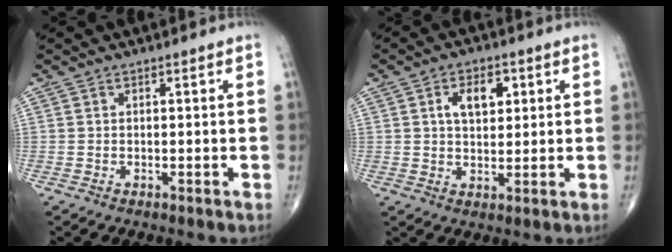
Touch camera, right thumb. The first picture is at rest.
{"total": 6.5, "force": [2.0, 3.9, 4.8], "torque": [-0.060, -0.004, 0.033]}